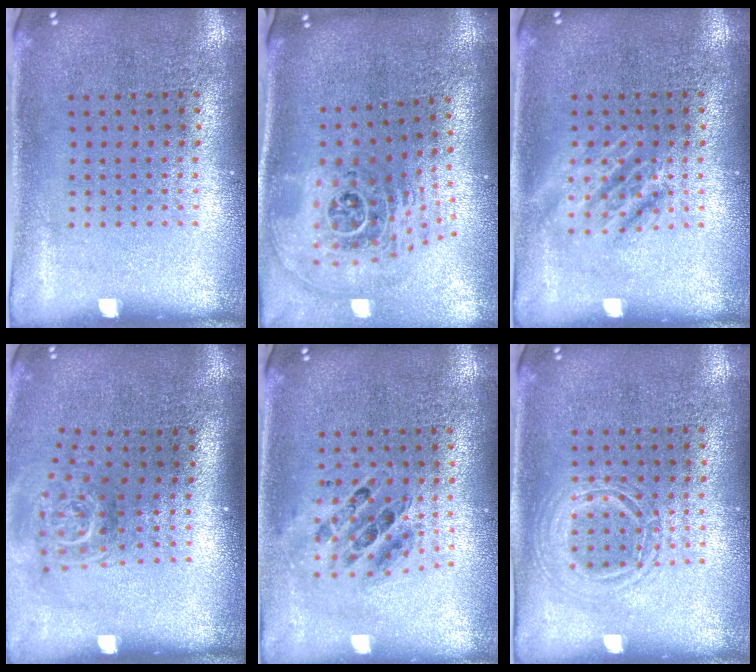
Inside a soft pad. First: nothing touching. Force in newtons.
{"total": 2.7, "press": 1.9, "slide": 1.9}
{"total": 2.1, "press": 2.1, "slide": 0.2}
{"total": 1.8, "press": 1.3, "slide": 1.3}
{"total": 0.6, "press": 0.6, "slide": 0.1}
{"total": 1.1, "press": 1.0, "slide": 0.1}